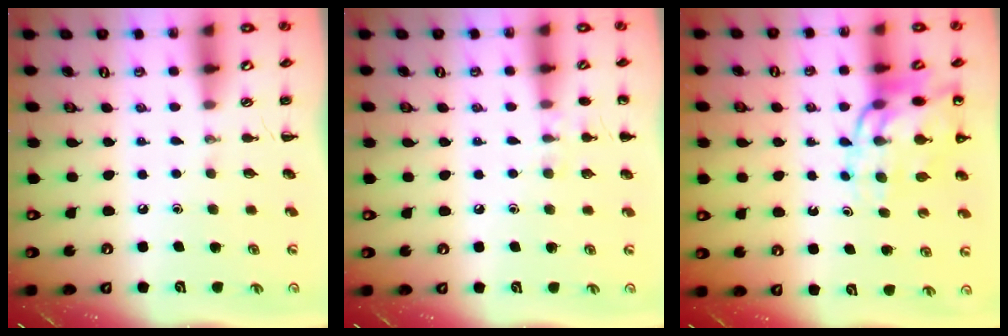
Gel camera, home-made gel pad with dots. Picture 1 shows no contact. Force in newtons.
{"total": 7.0, "press": 6.7, "slide": 2.1}
{"total": 13.1, "press": 12.6, "slide": 3.5}